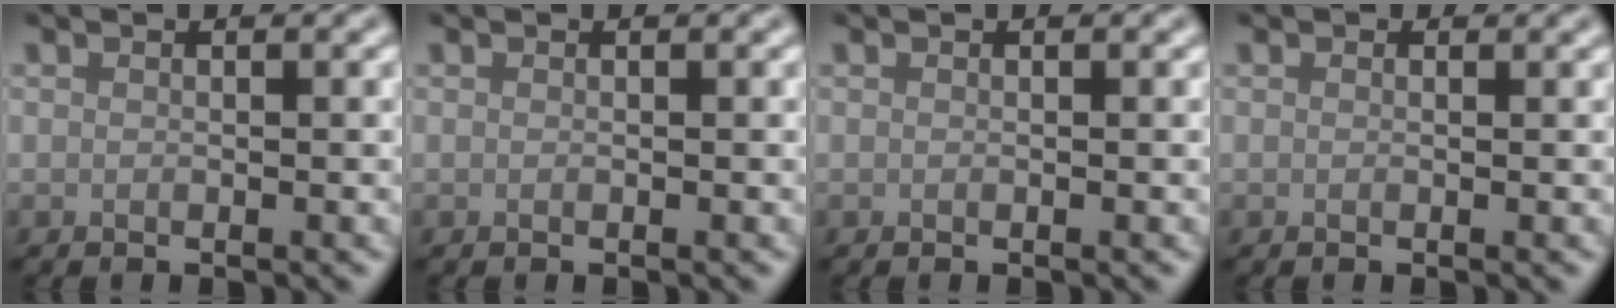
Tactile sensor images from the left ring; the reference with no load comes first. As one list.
[{"total": 0.0}, {"total": 0.0}, {"total": 0.0}]